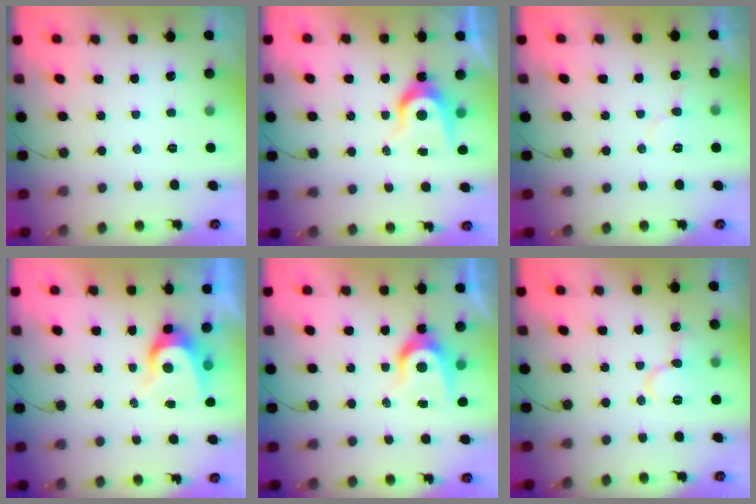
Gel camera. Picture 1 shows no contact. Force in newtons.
{"total": 7.8, "press": 7.8, "slide": 0.2}
{"total": 6.2, "press": 6.2, "slide": 0.4}
{"total": 6.8, "press": 6.7, "slide": 0.4}
{"total": 7.8, "press": 7.8, "slide": 0.2}
{"total": 10.4, "press": 10.3, "slide": 1.4}